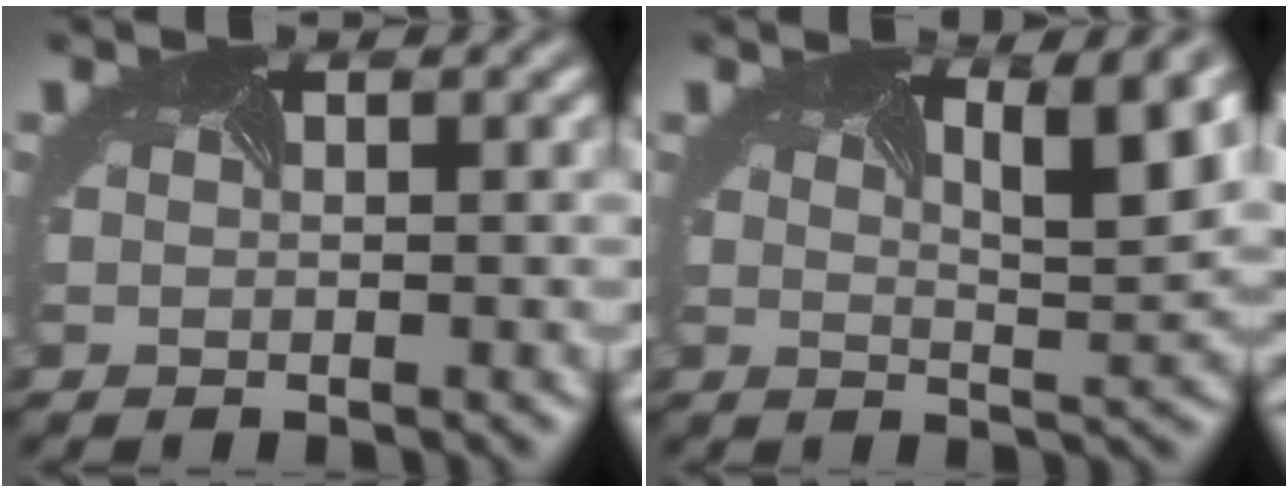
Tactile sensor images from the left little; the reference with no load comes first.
{"total": 6.5, "force": [2.5, 1.6, 5.7], "torque": [-0.063, 0.011, 0.035]}